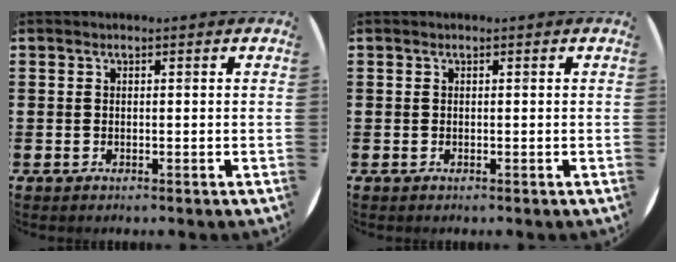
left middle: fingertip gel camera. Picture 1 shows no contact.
{"total": 0.0}